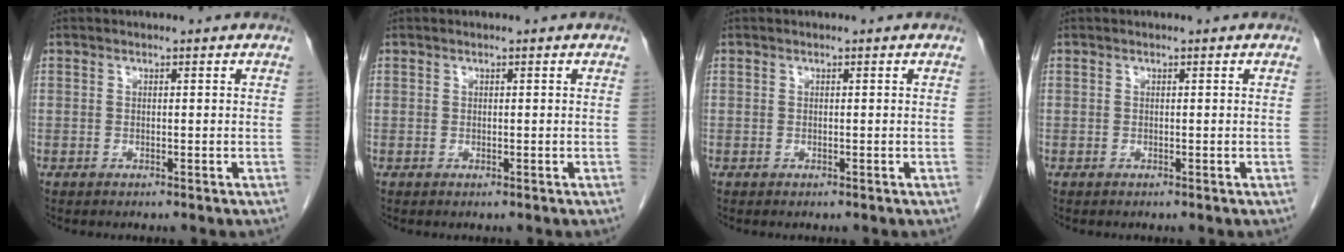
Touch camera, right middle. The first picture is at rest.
{"total": 0.0}
{"total": 0.0}
{"total": 0.0}